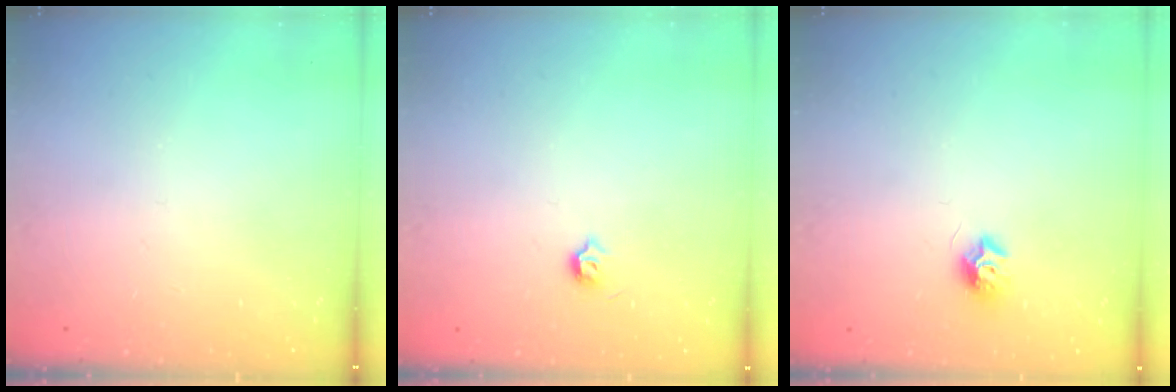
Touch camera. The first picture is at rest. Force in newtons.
{"total": 3.7, "press": 3.6, "slide": 0.6}
{"total": 7.6, "press": 7.6, "slide": 0.2}